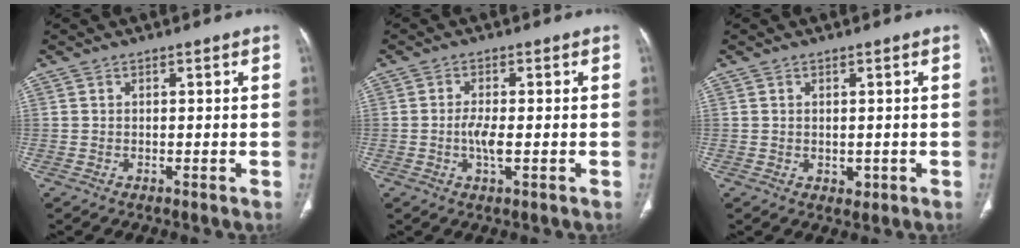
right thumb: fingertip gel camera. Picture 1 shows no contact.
{"total": 3.7, "force": [-0.7, 1.1, 3.4], "torque": [-0.075, -0.003, -0.015]}
{"total": 1.6, "force": [-0.1, 1.2, 1.0], "torque": [-0.011, -0.003, 0.004]}